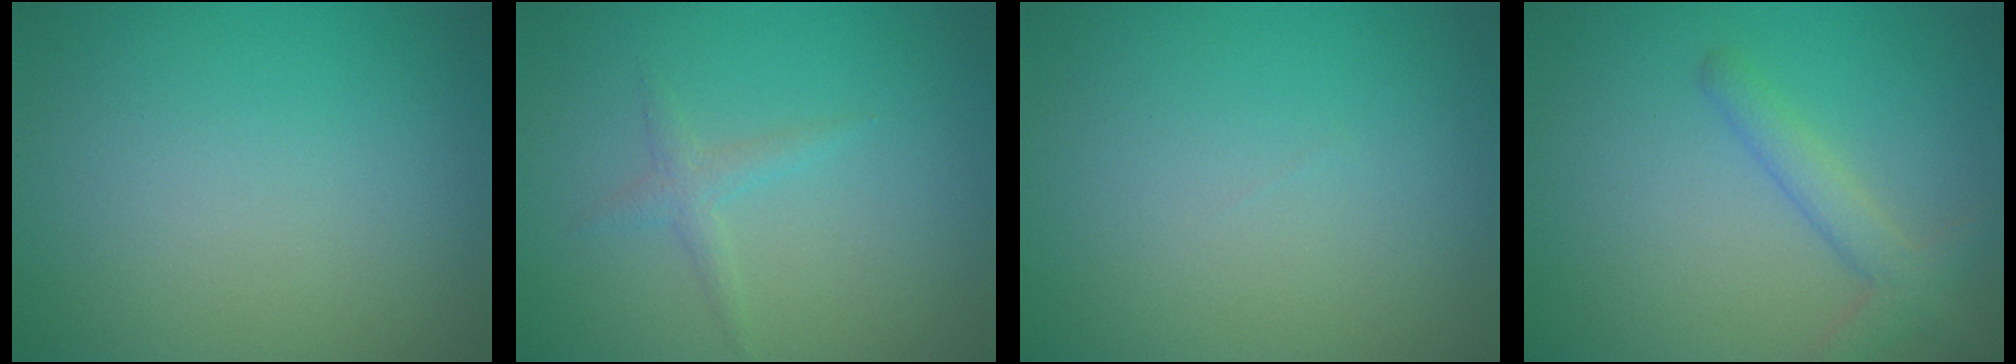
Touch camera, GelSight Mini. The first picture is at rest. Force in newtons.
{"total": 1.2, "press": 1.2, "slide": 0.1}
{"total": 0.0}
{"total": 2.5, "press": 2.5, "slide": 0.1}